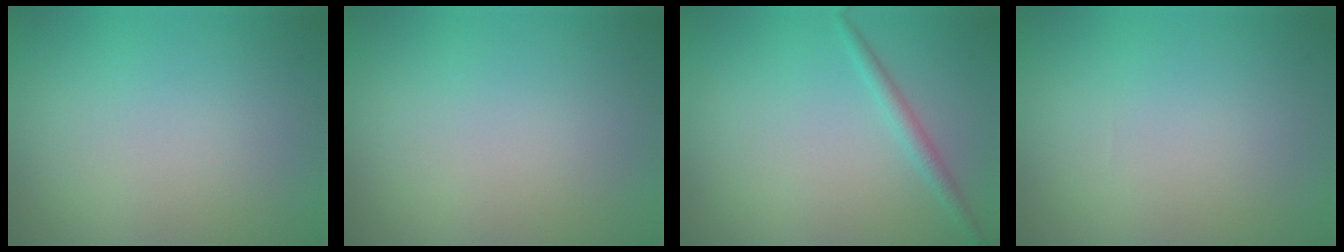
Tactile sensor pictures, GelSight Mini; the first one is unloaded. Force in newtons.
{"total": 0.0}
{"total": 1.4, "press": 1.4, "slide": 0.0}
{"total": 0.0}